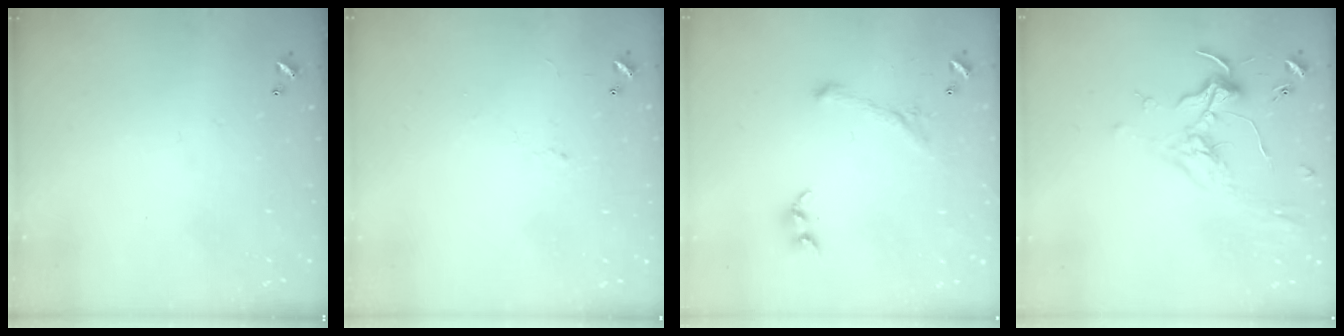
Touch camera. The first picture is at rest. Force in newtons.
{"total": 0.7, "press": 0.4, "slide": 0.6}
{"total": 2.8, "press": 2.6, "slide": 0.9}
{"total": 1.7, "press": 1.5, "slide": 0.8}